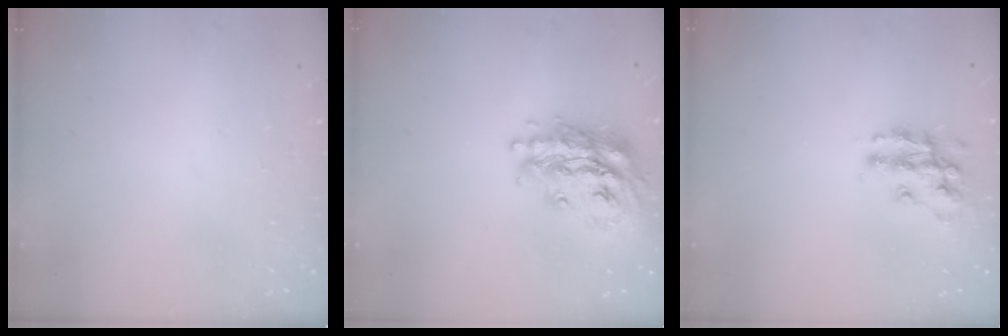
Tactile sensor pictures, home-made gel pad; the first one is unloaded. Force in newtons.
{"total": 19.6, "press": 19.5, "slide": 1.5}
{"total": 12.2, "press": 12.1, "slide": 0.6}